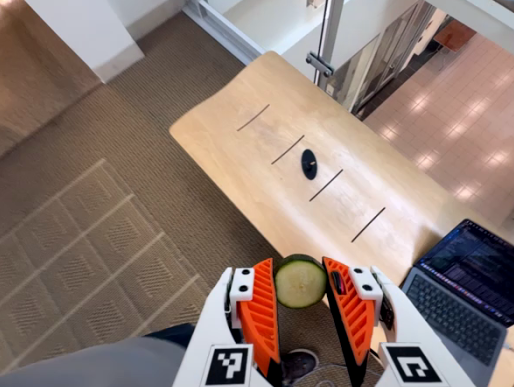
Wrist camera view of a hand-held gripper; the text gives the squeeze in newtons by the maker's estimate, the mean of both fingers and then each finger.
{"total": 8.0, "left": 8.1, "right": 7.9}